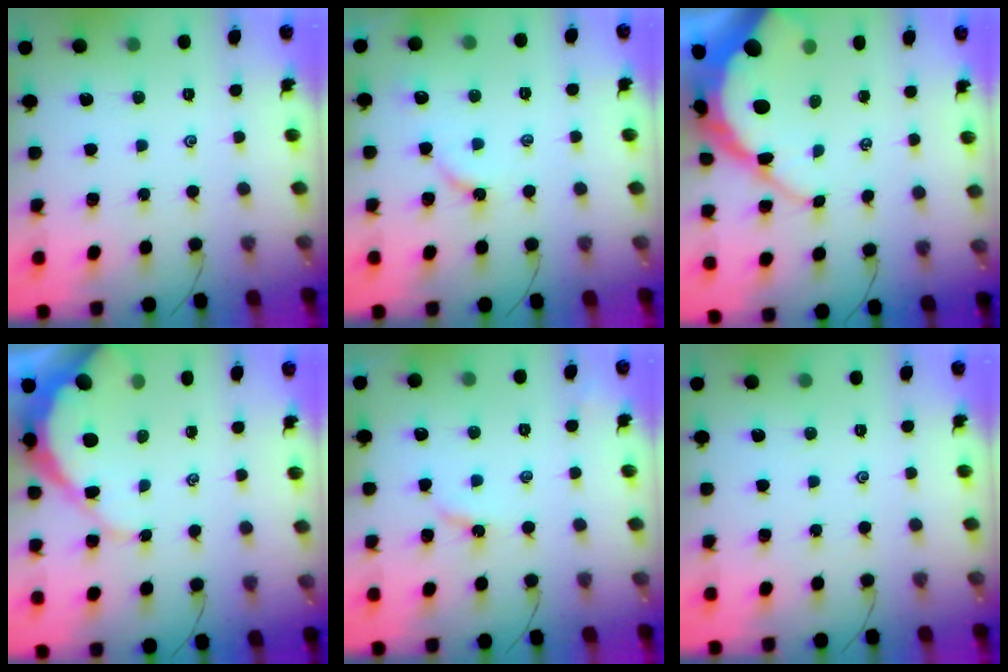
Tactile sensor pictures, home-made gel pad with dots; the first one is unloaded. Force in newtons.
{"total": 5.1, "press": 5.1, "slide": 0.6}
{"total": 15.1, "press": 15.1, "slide": 1.2}
{"total": 9.8, "press": 9.8, "slide": 0.9}
{"total": 2.7, "press": 2.7, "slide": 0.4}
{"total": 0.0}